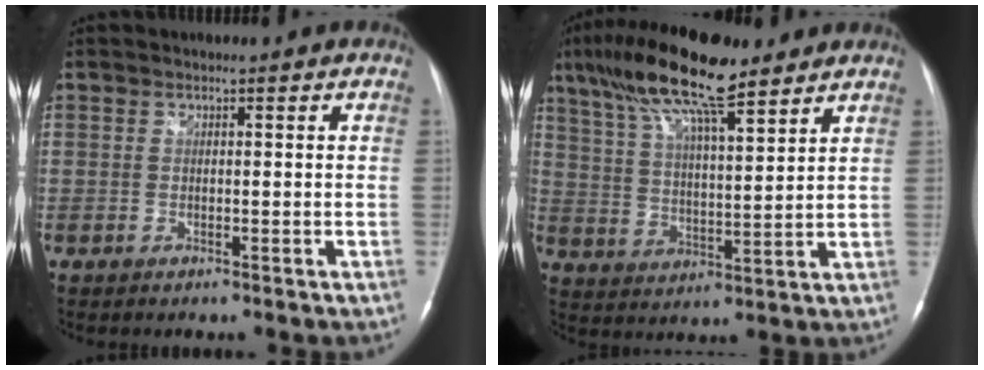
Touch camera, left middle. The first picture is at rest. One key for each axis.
{"total": 16.0, "fx": 11.2, "fy": 3.0, "fz": 11.0, "tx": -0.215, "ty": 0.025, "tz": 0.200}